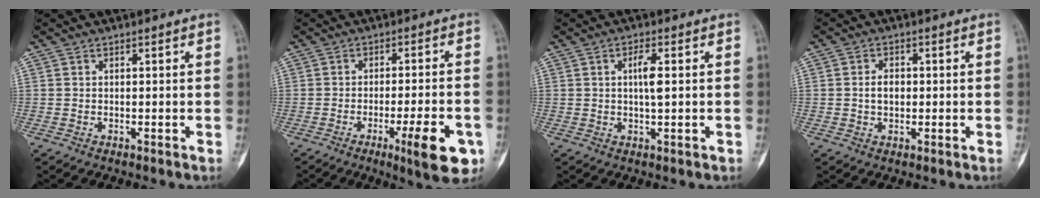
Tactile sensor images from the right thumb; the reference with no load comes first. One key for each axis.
{"total": 10.8, "fx": -4.5, "fy": 2.2, "fz": 9.6, "tx": -0.127, "ty": 0.008, "tz": -0.059}
{"total": 4.0, "fx": 0.5, "fy": 1.0, "fz": 3.8, "tx": -0.071, "ty": 0.001, "tz": 0.008}
{"total": 3.2, "fx": 0.0, "fy": 2.2, "fz": 2.3, "tx": -0.034, "ty": 0.006, "tz": -0.002}